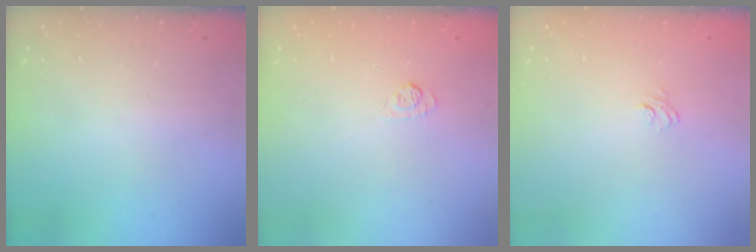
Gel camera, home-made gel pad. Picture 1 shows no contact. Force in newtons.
{"total": 2.1, "press": 1.6, "slide": 1.3}
{"total": 3.9, "press": 3.7, "slide": 1.3}